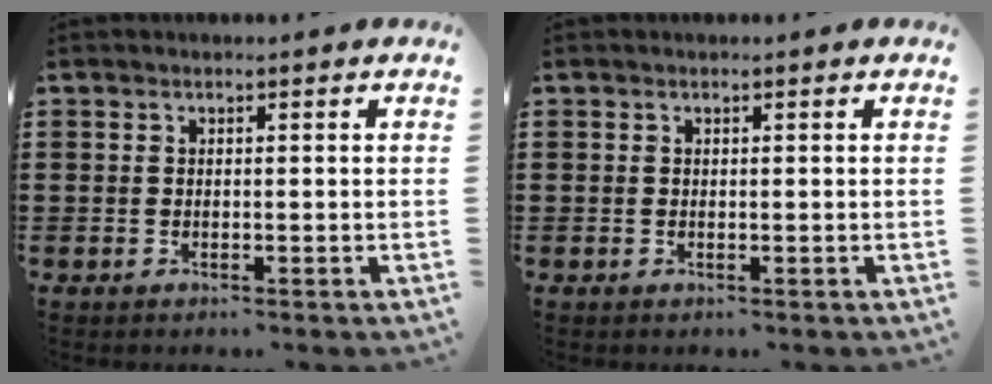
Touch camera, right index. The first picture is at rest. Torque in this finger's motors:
{"motor_torque": [1.07, 1.07, 0.00, 0.00]}